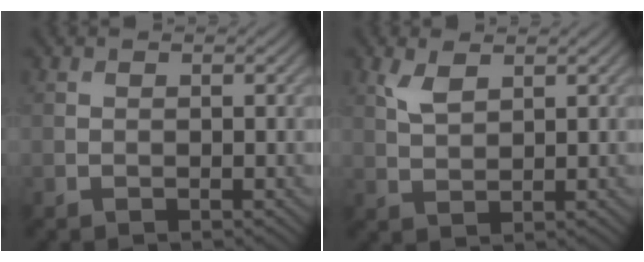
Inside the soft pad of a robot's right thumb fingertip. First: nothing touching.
{"total": 2.9, "force": [1.7, 1.2, 2.0], "torque": [-0.051, -0.001, 0.038]}